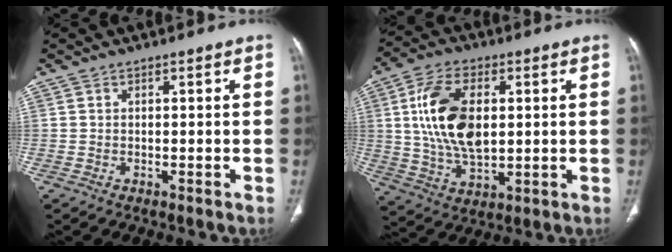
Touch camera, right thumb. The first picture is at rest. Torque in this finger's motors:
{"motor_torque": [2.52, 2.48, 1.82, 0.34, 0.38]}